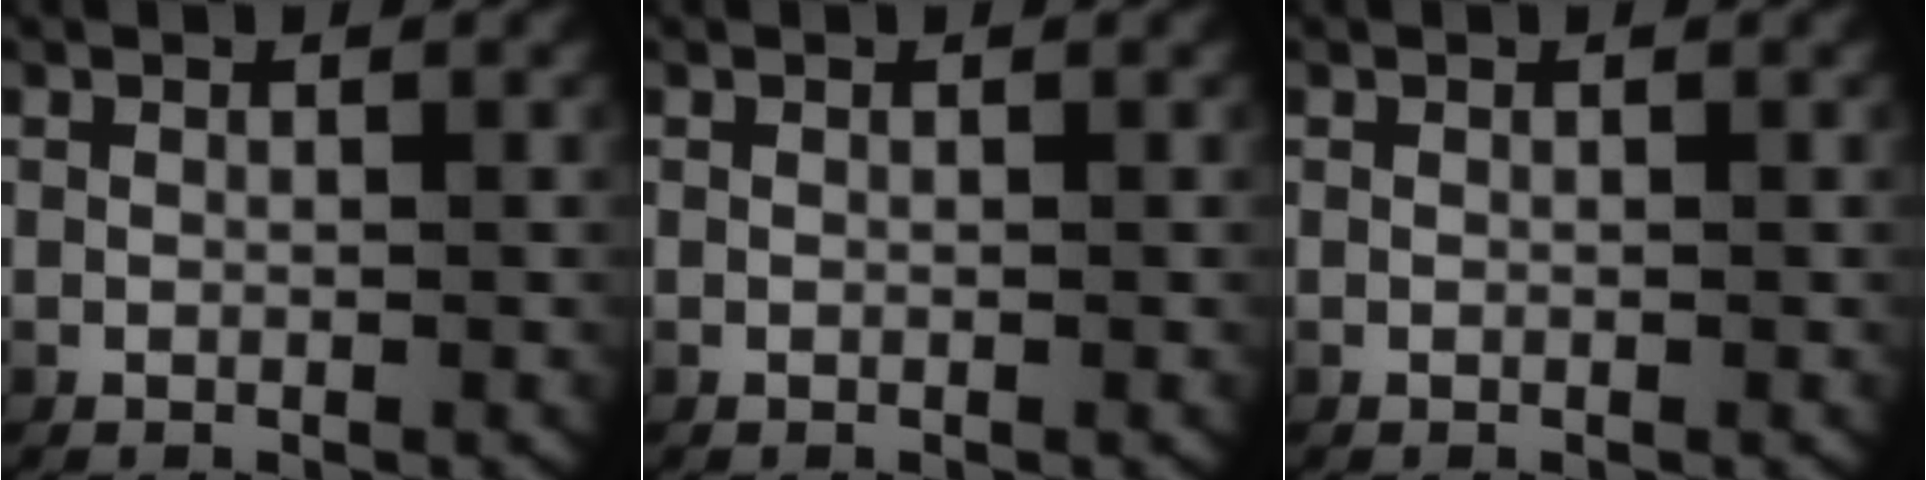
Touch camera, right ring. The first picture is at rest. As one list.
[{"total": 0.0}, {"total": 0.0}]